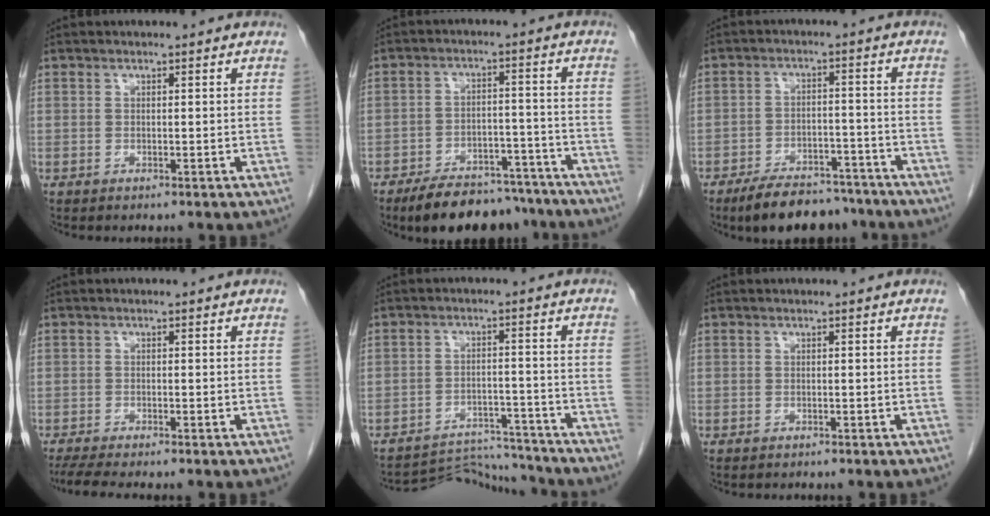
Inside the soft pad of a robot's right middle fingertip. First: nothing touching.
{"total": 13.1, "force": [-11.1, 5.1, 4.7], "torque": [-0.054, 0.016, -0.159]}
{"total": 10.6, "force": [-8.9, 4.1, 4.1], "torque": [-0.052, 0.008, -0.137]}
{"total": 5.2, "force": [-4.4, 0.1, 2.7], "torque": [-0.045, -0.017, -0.074]}
{"total": 8.8, "force": [-8.7, 0.8, -1.1], "torque": [0.019, 0.016, -0.134]}
{"total": 0.6, "force": [-0.6, 0.2, 0.0], "torque": [-0.008, -0.001, -0.011]}